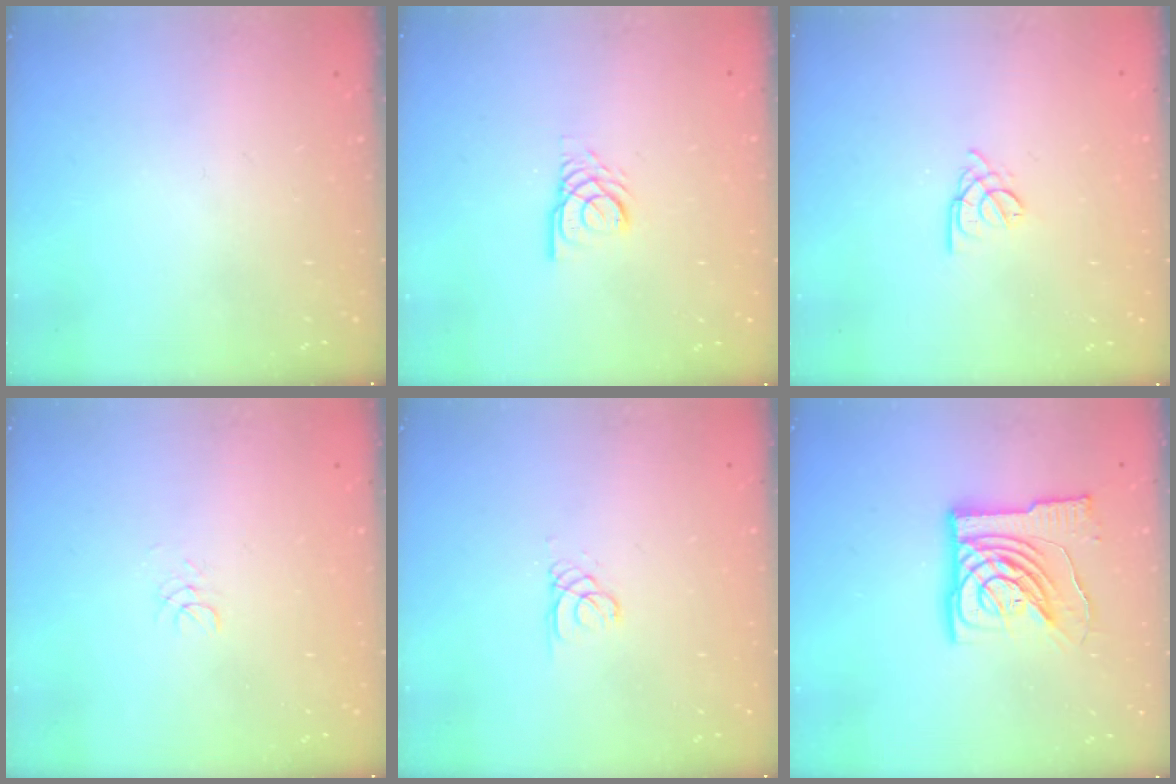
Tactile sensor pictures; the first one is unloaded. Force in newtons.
{"total": 4.2, "press": 4.2, "slide": 0.4}
{"total": 2.6, "press": 2.6, "slide": 0.6}
{"total": 1.7, "press": 1.7, "slide": 0.2}
{"total": 0.8, "press": 0.8, "slide": 0.1}
{"total": 13.9, "press": 13.8, "slide": 1.8}